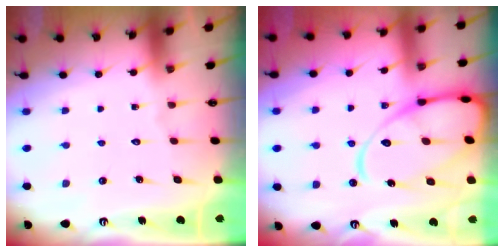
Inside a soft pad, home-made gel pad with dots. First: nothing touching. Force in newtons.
{"total": 15.7, "press": 15.6, "slide": 1.7}